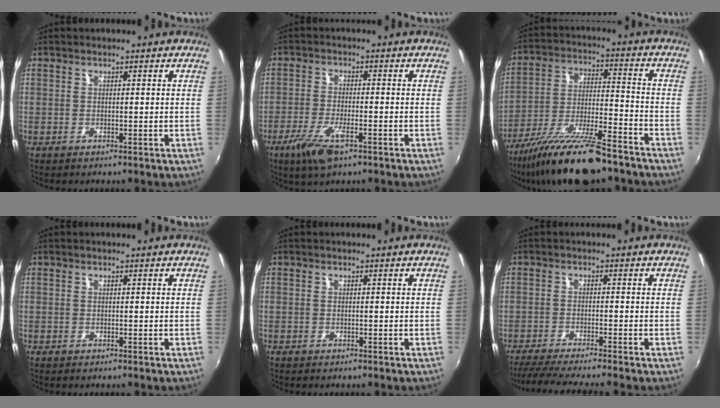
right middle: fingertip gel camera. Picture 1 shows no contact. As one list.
[{"total": 7.5, "force": [-4.4, 2.1, 5.8], "torque": [-0.134, -0.016, -0.081]}, {"total": 17.9, "force": [-13.9, 3.3, 10.9], "torque": [-0.212, -0.031, -0.235]}, {"total": 0.0}, {"total": 0.6, "force": [-0.4, 0.4, 0.0], "torque": [-0.001, 0.002, -0.008]}, {"total": 9.0, "force": [-7.9, -1.0, 4.1], "torque": [-0.096, -0.022, -0.133]}]